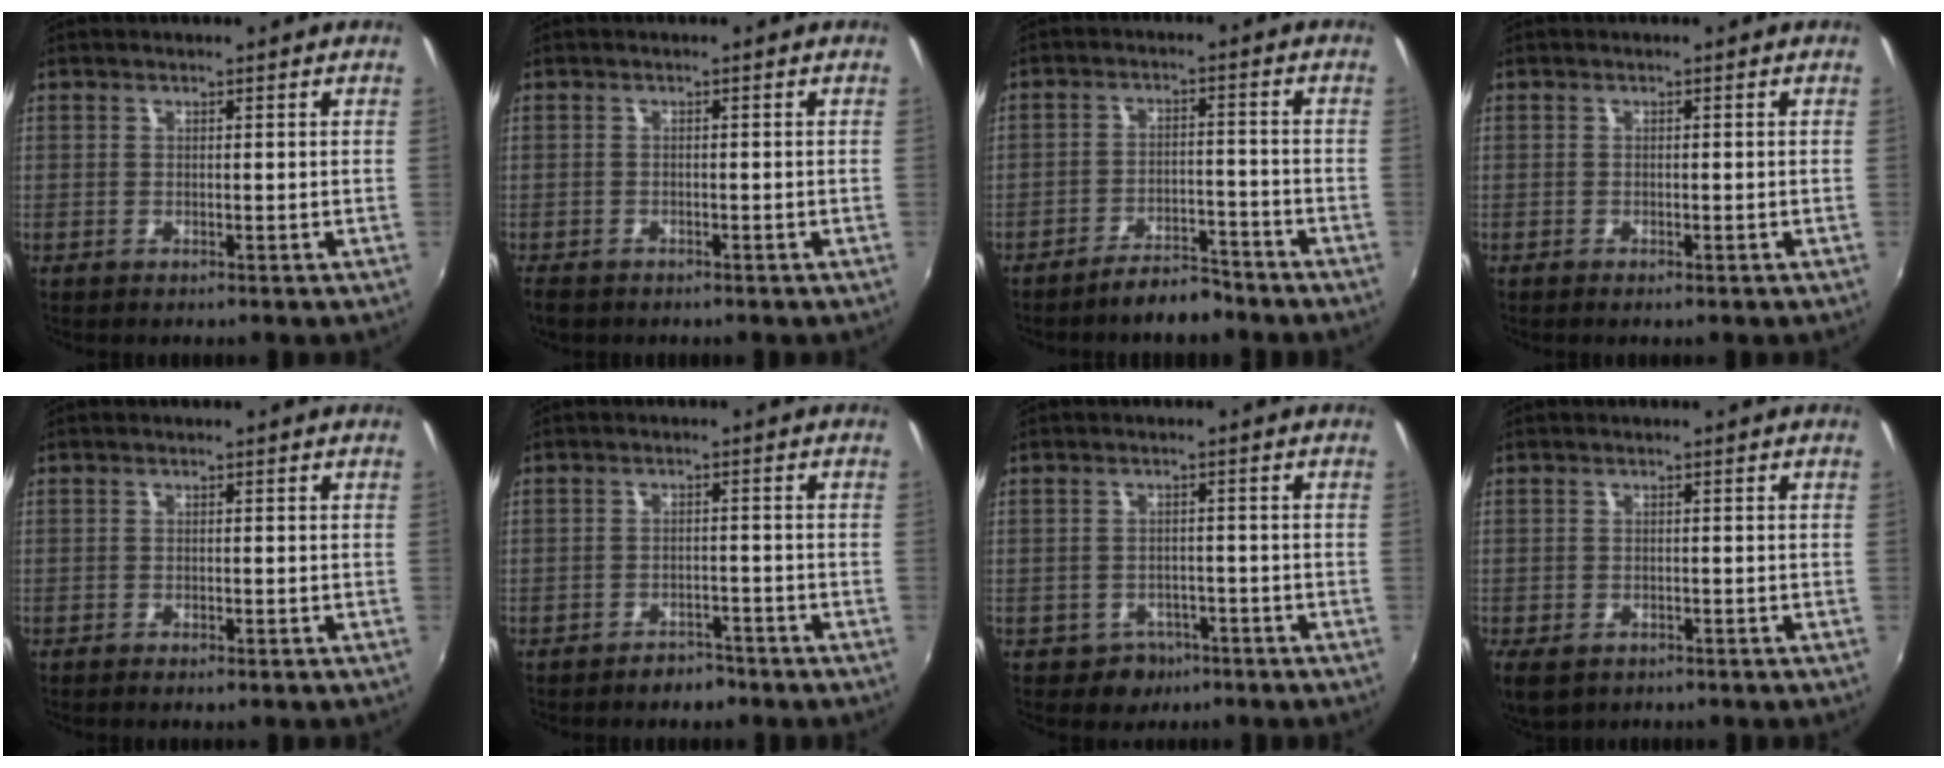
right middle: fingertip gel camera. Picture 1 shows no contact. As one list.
[{"total": 3.3, "force": [-2.7, 1.2, 1.5], "torque": [-0.037, -0.017, -0.045]}, {"total": 5.8, "force": [-5.2, 1.5, 2.1], "torque": [-0.050, 0.013, -0.077]}, {"total": 0.6, "force": [-0.5, -0.1, 0.3], "torque": [-0.007, -0.003, -0.009]}, {"total": 0.9, "force": [-0.7, 0.0, 0.5], "torque": [-0.010, -0.004, -0.012]}, {"total": 3.2, "force": [-2.8, 1.3, 0.6], "torque": [-0.017, 0.005, -0.038]}, {"total": 4.0, "force": [-2.3, 3.2, 0.6], "torque": [-0.024, 0.004, -0.027]}, {"total": 5.3, "force": [-3.1, 2.9, 3.2], "torque": [-0.070, -0.024, -0.050]}]